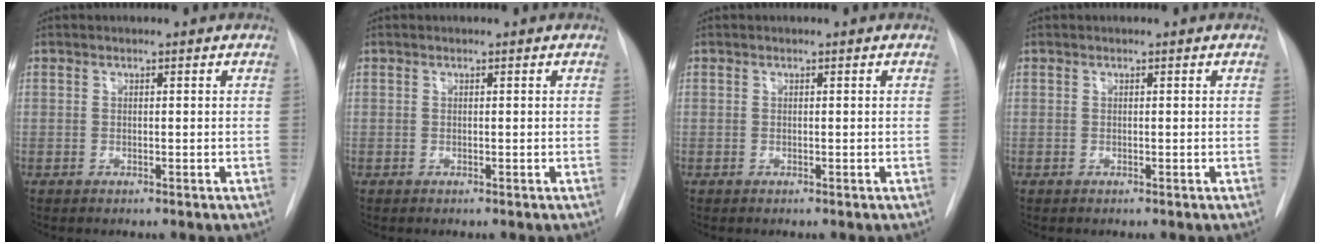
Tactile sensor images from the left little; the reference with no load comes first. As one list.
[{"total": 0.0}, {"total": 0.0}, {"total": 0.0}]